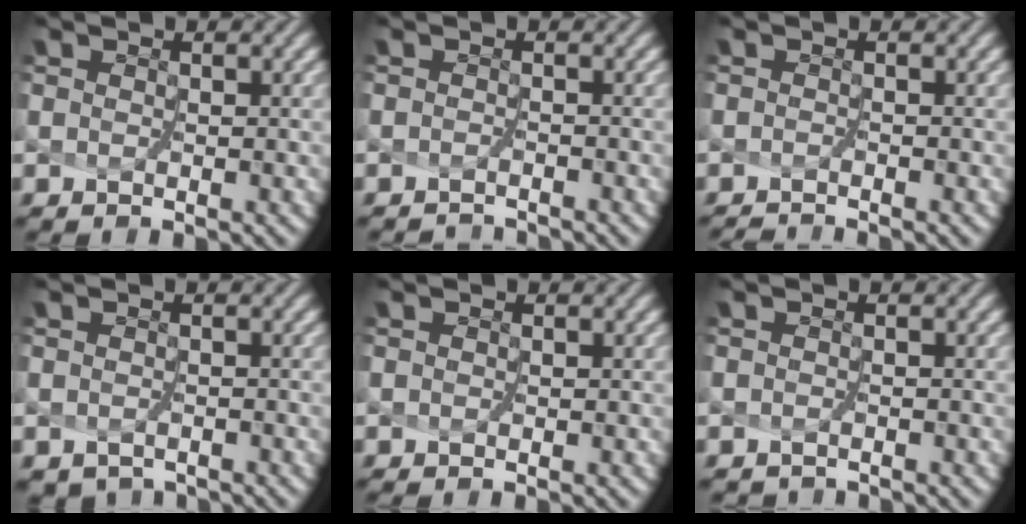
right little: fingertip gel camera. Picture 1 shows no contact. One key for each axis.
{"total": 1.7, "fx": -1.6, "fy": -0.3, "fz": -0.5, "tx": 0.006, "ty": -0.009, "tz": -0.028}
{"total": 1.6, "fx": -1.4, "fy": -0.6, "fz": -0.3, "tx": -0.003, "ty": -0.011, "tz": -0.027}
{"total": 1.6, "fx": -1.2, "fy": 1.0, "fz": 0.2, "tx": -0.010, "ty": -0.011, "tz": -0.019}
{"total": 0.0}
{"total": 0.9, "fx": -0.8, "fy": 0.0, "fz": -0.4, "tx": 0.004, "ty": -0.004, "tz": -0.013}